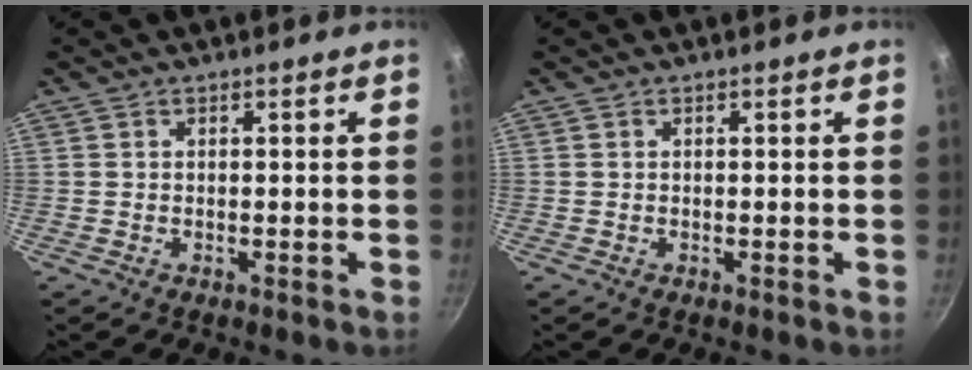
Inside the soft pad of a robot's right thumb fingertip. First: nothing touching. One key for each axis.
{"total": 0.0}